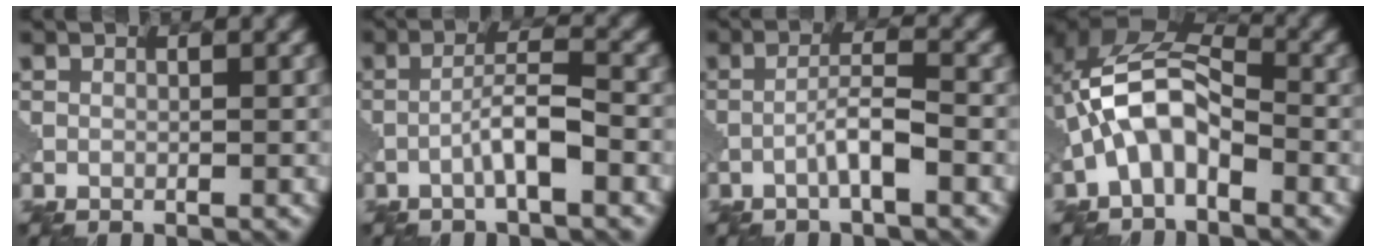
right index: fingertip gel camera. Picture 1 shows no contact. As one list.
[{"total": 3.6, "force": [-1.6, 0.5, 3.2], "torque": [-0.057, 0.016, -0.035]}, {"total": 3.0, "force": [-1.5, 0.3, 2.6], "torque": [-0.047, 0.015, -0.032]}, {"total": 7.4, "force": [-1.9, 4.1, 5.9], "torque": [-0.122, 0.021, -0.047]}]